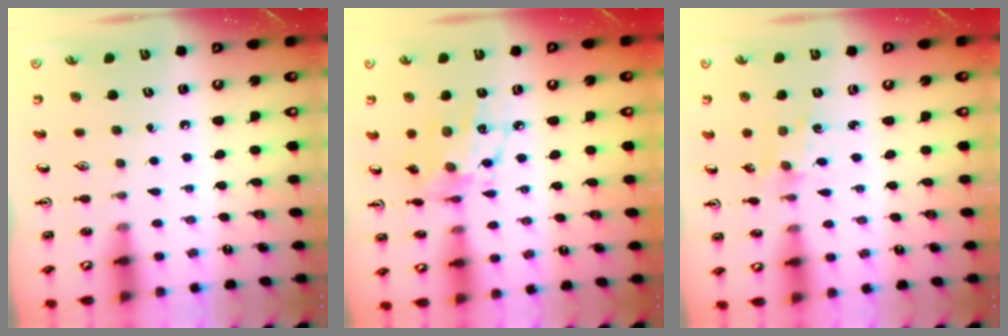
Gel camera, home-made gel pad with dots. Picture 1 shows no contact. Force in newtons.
{"total": 11.0, "press": 11.0, "slide": 0.6}
{"total": 1.0, "press": 1.0, "slide": 0.2}